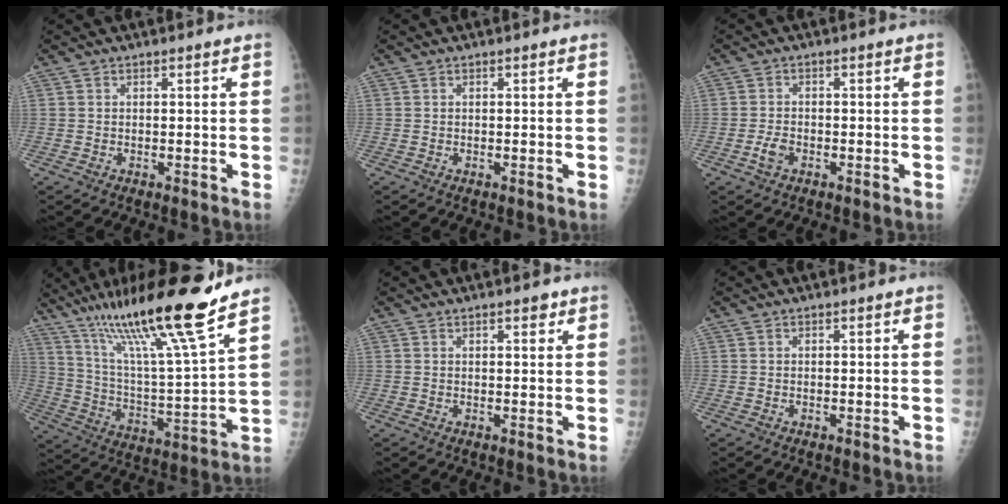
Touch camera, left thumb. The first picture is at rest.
{"total": 0.0}
{"total": 2.6, "force": [-1.2, 1.6, 1.7], "torque": [-0.037, 0.009, -0.022]}
{"total": 22.5, "force": [16.1, 1.1, 15.7], "torque": [-0.256, -0.064, 0.285]}
{"total": 1.8, "force": [1.2, 0.7, 1.2], "torque": [-0.011, -0.005, 0.015]}
{"total": 0.0}